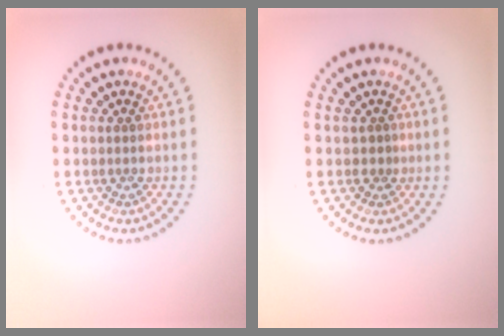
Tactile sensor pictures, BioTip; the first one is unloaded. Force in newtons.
{"total": 0.6, "press": 0.4, "slide": 0.5}